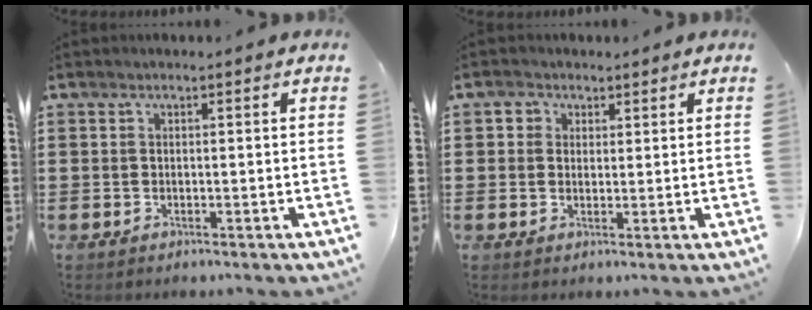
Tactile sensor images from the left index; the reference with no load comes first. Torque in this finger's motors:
{"motor_torque": [0.13, -0.14, 0.26, 0.01]}